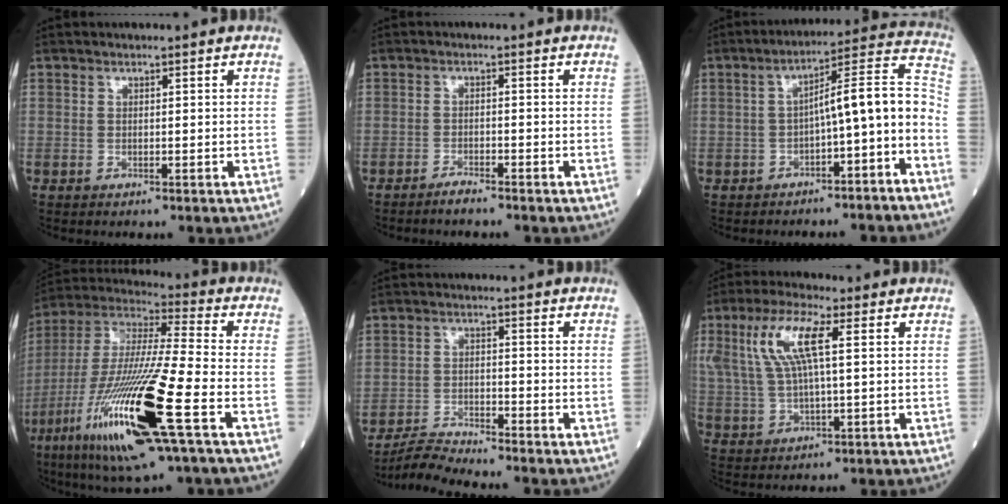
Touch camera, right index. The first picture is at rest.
{"total": 2.0, "force": [-1.9, 0.0, 0.7], "torque": [-0.018, -0.003, -0.034]}
{"total": 10.7, "force": [-4.4, 1.8, 9.6], "torque": [-0.124, 0.050, -0.060]}
{"total": 23.7, "force": [-9.4, 2.1, 21.6], "torque": [-0.456, -0.045, -0.176]}
{"total": 4.7, "force": [-4.5, -1.3, 0.3], "torque": [-0.014, -0.017, -0.088]}
{"total": 10.0, "force": [3.2, 2.3, 9.2], "torque": [-0.206, 0.019, 0.063]}